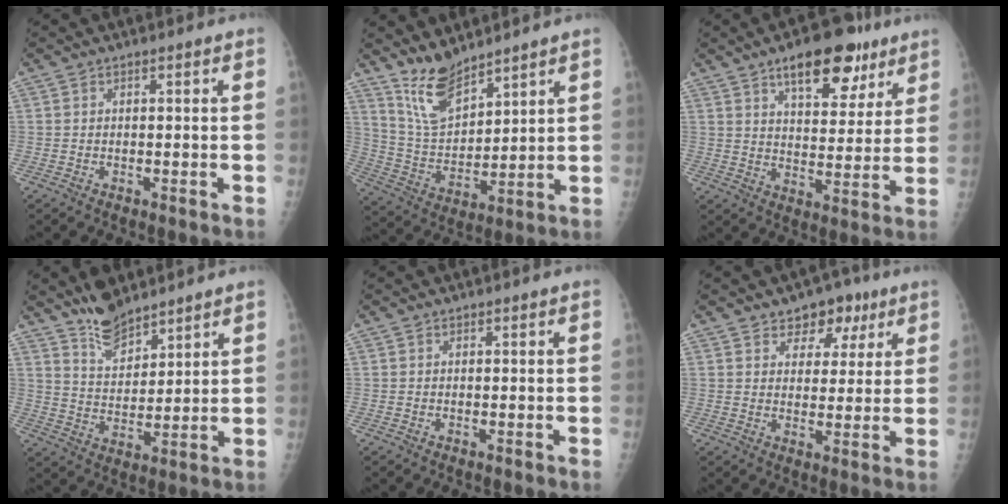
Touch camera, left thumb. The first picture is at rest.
{"total": 9.2, "force": [7.8, 3.1, 3.8], "torque": [-0.057, -0.058, 0.168]}
{"total": 14.8, "force": [9.0, 6.8, 9.6], "torque": [-0.093, -0.034, 0.133]}
{"total": 8.1, "force": [6.9, 2.8, 3.0], "torque": [-0.034, -0.050, 0.136]}
{"total": 0.0}
{"total": 7.3, "force": [4.4, 5.1, 3.0], "torque": [-0.002, -0.014, 0.062]}